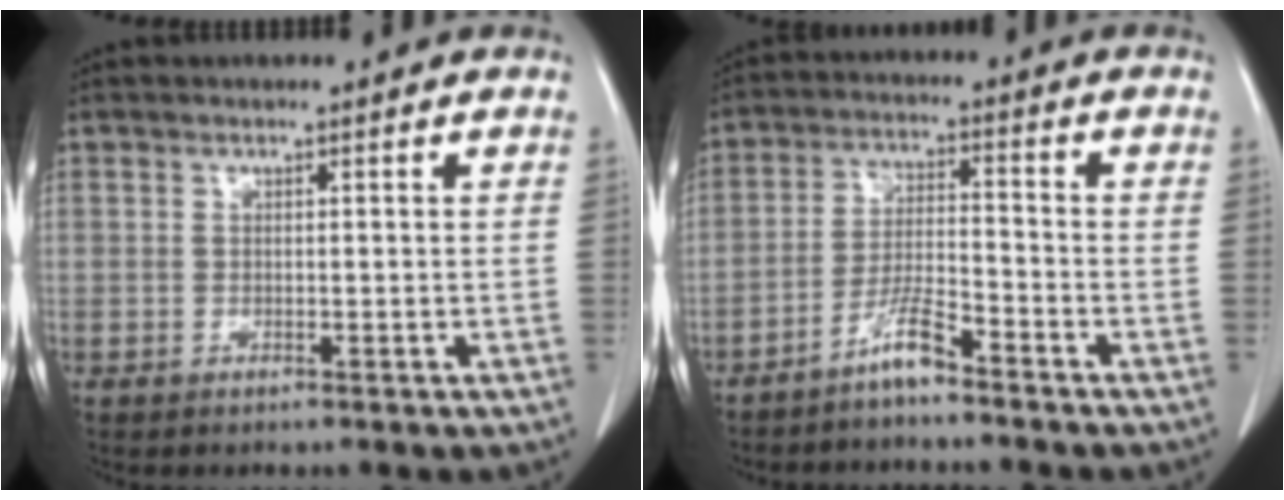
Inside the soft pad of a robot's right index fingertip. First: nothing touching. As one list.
[{"total": 5.0, "force": [-4.0, 0.2, 3.0], "torque": [-0.061, -0.003, -0.081]}]